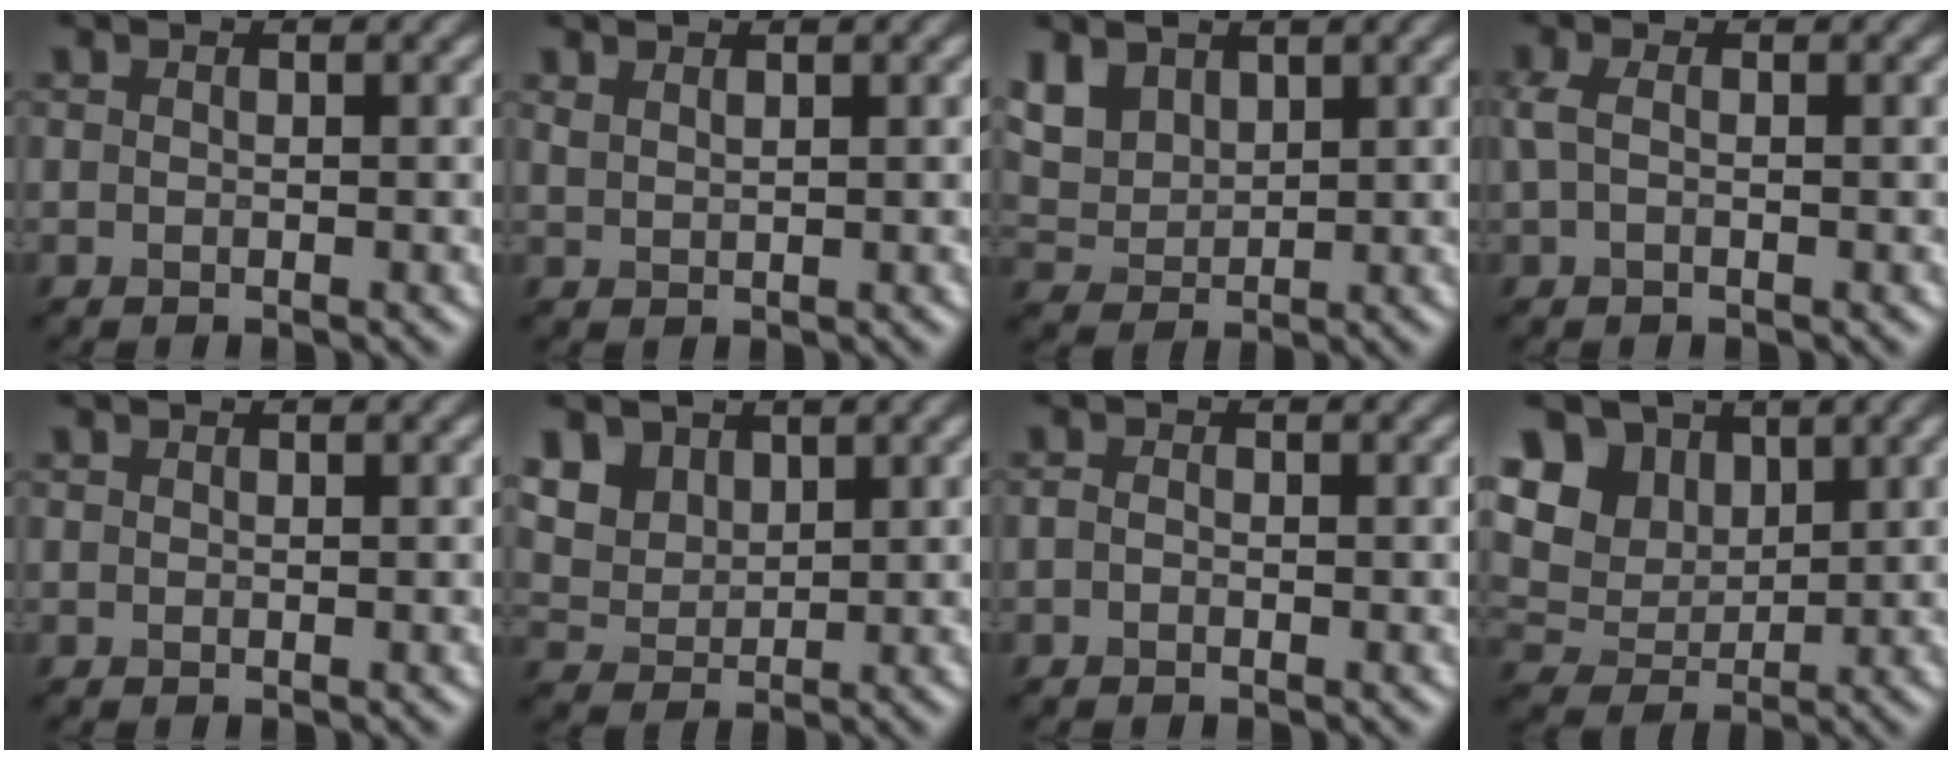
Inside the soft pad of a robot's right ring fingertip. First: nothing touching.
{"total": 0.9, "force": [0.4, -0.6, -0.6], "torque": [-0.003, 0.005, 0.029]}
{"total": 2.6, "force": [2.0, 1.6, 0.7], "torque": [-0.053, 0.004, 0.065]}
{"total": 0.6, "force": [-0.3, -0.3, 0.4], "torque": [-0.037, 0.007, 0.016]}
{"total": 0.6, "force": [-0.1, -0.4, -0.4], "torque": [-0.002, -0.003, 0.003]}
{"total": 4.5, "force": [3.1, 3.0, 1.3], "torque": [-0.093, 0.008, 0.088]}
{"total": 1.0, "force": [-0.7, -0.5, -0.5], "torque": [-0.016, -0.002, 0.005]}
{"total": 9.3, "force": [5.1, 6.8, 3.7], "torque": [-0.117, 0.027, 0.109]}